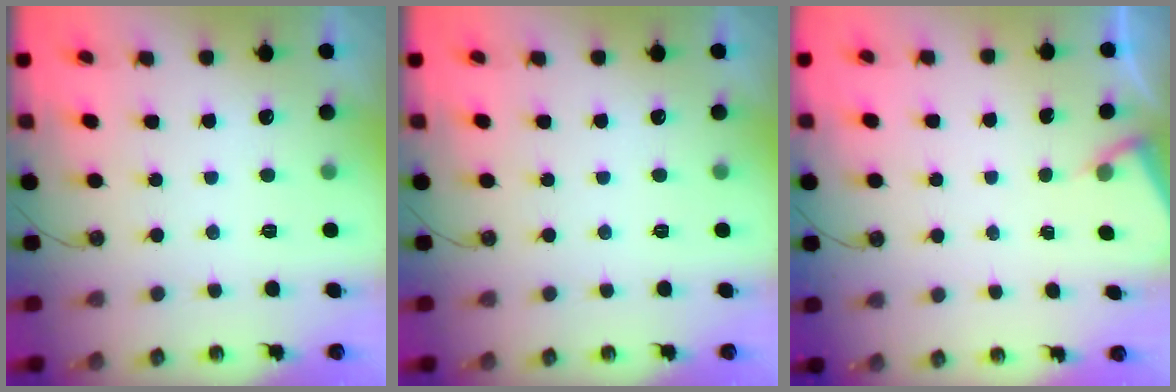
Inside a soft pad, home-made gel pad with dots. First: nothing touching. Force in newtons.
{"total": 0.0}
{"total": 2.3, "press": 2.3, "slide": 0.4}